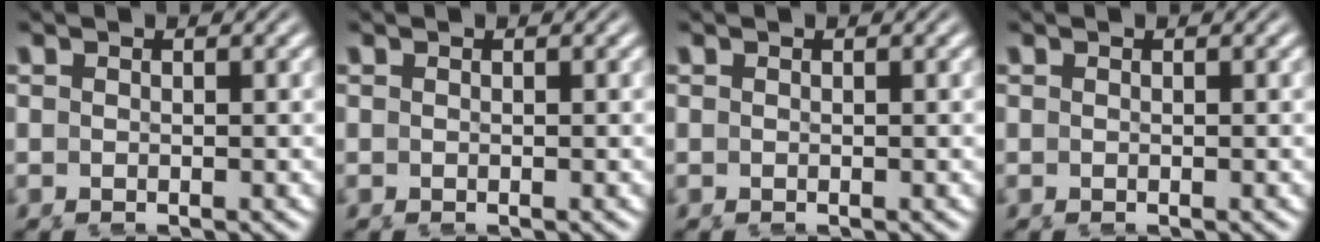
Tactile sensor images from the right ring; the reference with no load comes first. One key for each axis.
{"total": 0.0}
{"total": 0.0}
{"total": 0.0}